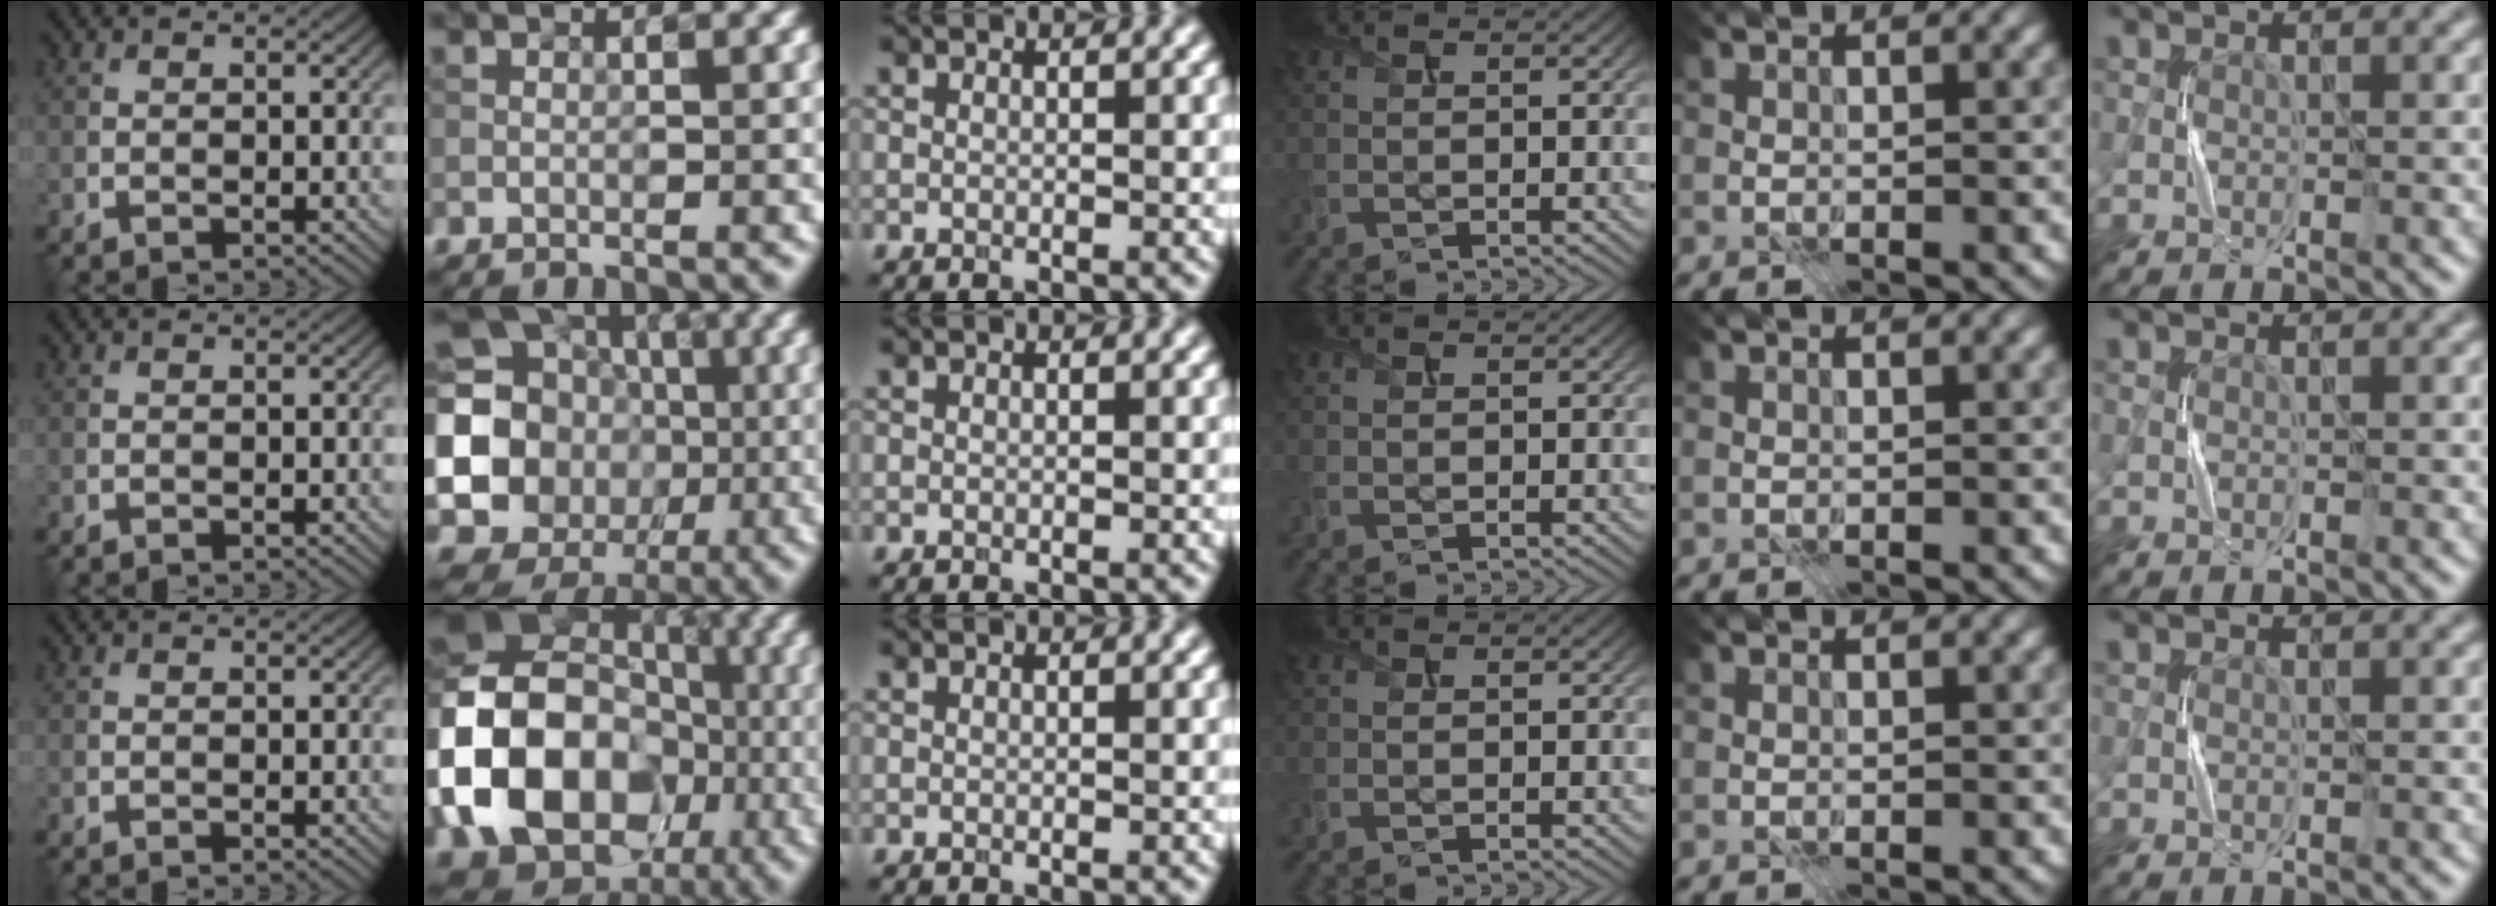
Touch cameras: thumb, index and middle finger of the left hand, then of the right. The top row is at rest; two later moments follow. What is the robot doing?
{"motion": "press", "object": "sticker"}